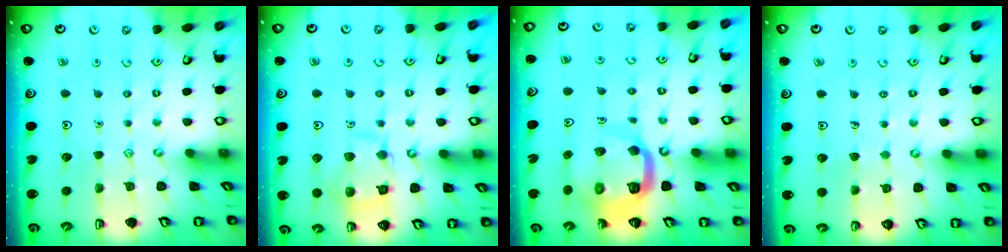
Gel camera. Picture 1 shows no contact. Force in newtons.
{"total": 13.0, "press": 13.0, "slide": 1.3}
{"total": 13.4, "press": 13.3, "slide": 1.6}
{"total": 2.6, "press": 2.6, "slide": 0.2}